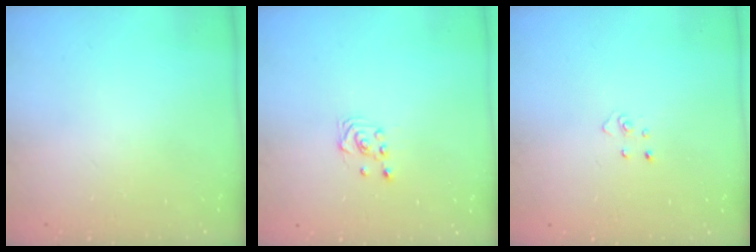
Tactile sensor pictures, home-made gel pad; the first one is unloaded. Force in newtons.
{"total": 2.9, "press": 2.6, "slide": 1.4}
{"total": 3.2, "press": 3.2, "slide": 0.2}